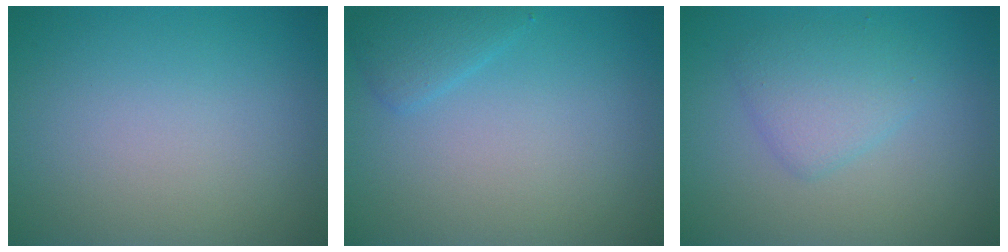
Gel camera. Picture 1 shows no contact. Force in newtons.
{"total": 1.7, "press": 1.7, "slide": 0.1}
{"total": 2.8, "press": 2.8, "slide": 0.2}